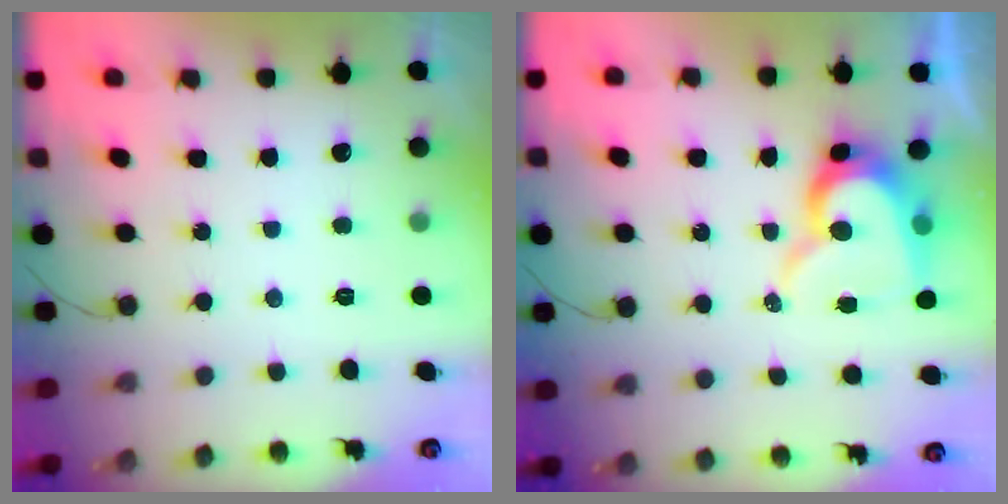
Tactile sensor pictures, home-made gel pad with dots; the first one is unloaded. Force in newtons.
{"total": 12.8, "press": 12.7, "slide": 1.2}